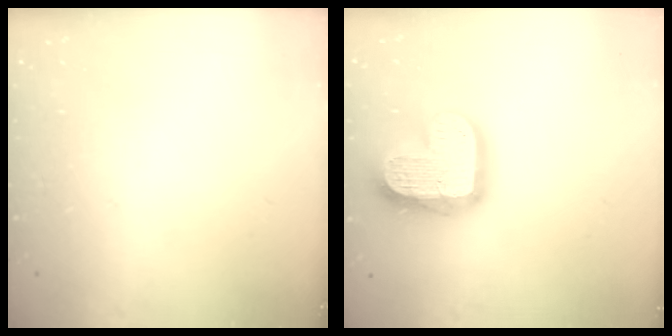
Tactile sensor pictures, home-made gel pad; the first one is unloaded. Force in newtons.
{"total": 18.7, "press": 18.6, "slide": 1.5}